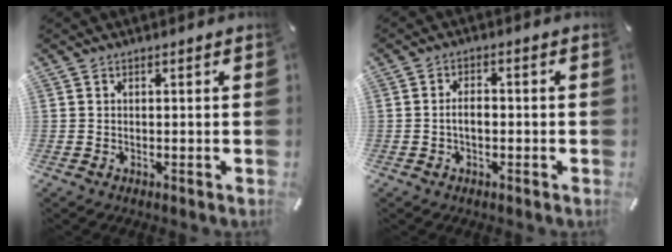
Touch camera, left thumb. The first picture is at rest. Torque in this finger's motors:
{"motor_torque": [0.48, 0.76, 0.17, -0.18, 0.07]}